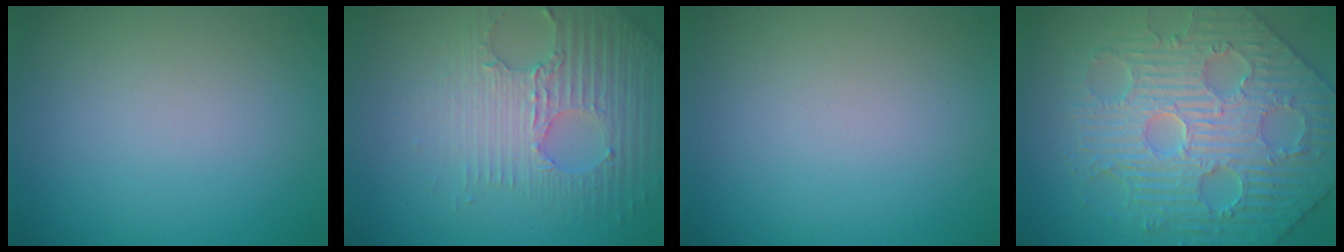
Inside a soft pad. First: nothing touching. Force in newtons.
{"total": 4.3, "press": 4.0, "slide": 1.5}
{"total": 0.0}
{"total": 7.2, "press": 6.0, "slide": 3.9}